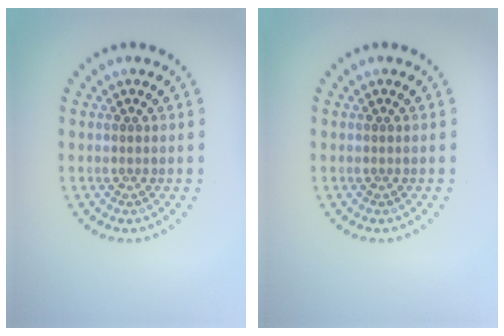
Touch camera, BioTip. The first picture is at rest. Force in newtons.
{"total": 0.0}